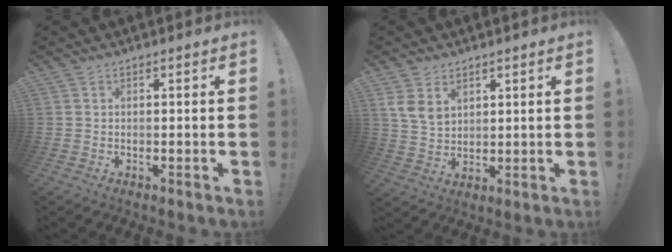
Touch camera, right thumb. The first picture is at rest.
{"total": 7.7, "force": [4.4, 5.2, 3.7], "torque": [-0.062, -0.016, 0.086]}